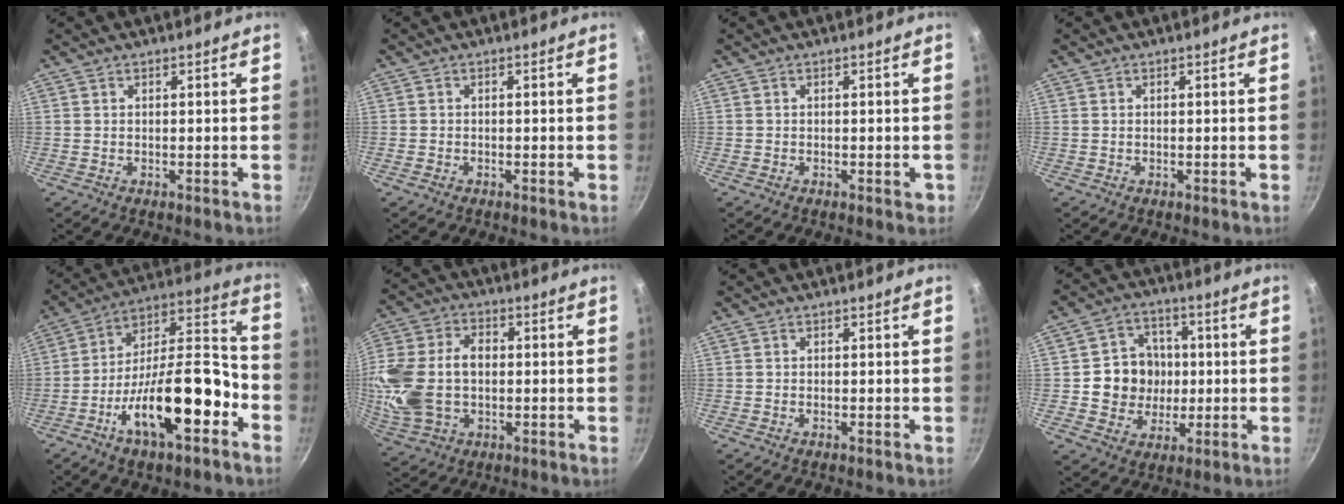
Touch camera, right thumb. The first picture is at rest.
{"total": 1.0, "force": [-0.6, 0.7, 0.4], "torque": [-0.011, 0.004, -0.012]}
{"total": 1.4, "force": [-0.5, 0.7, 1.0], "torque": [-0.012, 0.002, -0.008]}
{"total": 0.0}
{"total": 21.5, "force": [-8.7, 8.4, 17.8], "torque": [-0.263, 0.059, -0.151]}
{"total": 17.5, "force": [-0.5, 12.1, 12.6], "torque": [-0.260, 0.027, -0.006]}
{"total": 0.0}
{"total": 10.9, "force": [0.1, 10.1, 4.2], "torque": [-0.029, 0.012, -0.001]}